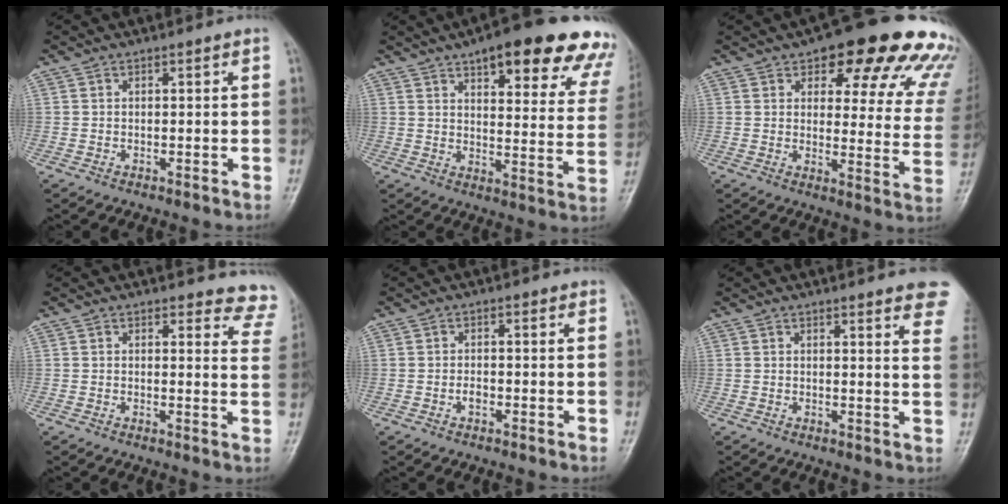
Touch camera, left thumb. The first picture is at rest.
{"total": 24.1, "force": [16.2, 7.6, 16.1], "torque": [-0.156, -0.049, 0.192]}
{"total": 23.0, "force": [15.8, 8.9, 14.2], "torque": [-0.117, -0.061, 0.179]}
{"total": 7.9, "force": [7.5, 2.4, 0.2], "torque": [0.053, -0.052, 0.044]}
{"total": 1.4, "force": [-0.7, 0.8, 0.9], "torque": [-0.003, 0.004, -0.011]}
{"total": 10.8, "force": [8.2, 2.3, 6.7], "torque": [-0.049, -0.027, 0.075]}